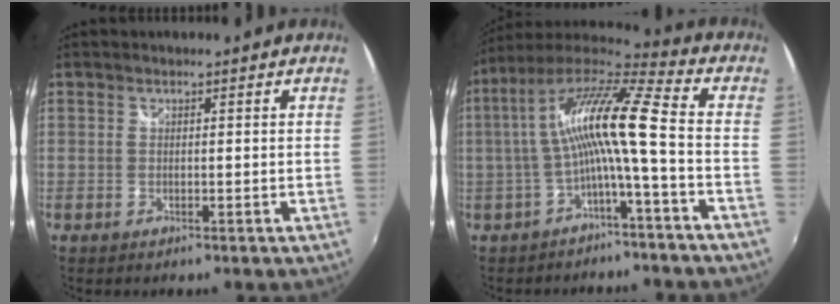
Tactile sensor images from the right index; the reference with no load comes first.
{"total": 13.3, "force": [-1.2, 0.4, 13.2], "torque": [-0.253, 0.016, -0.022]}